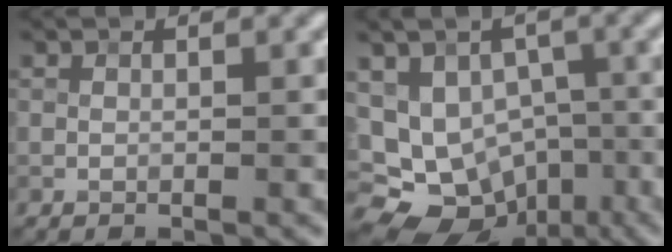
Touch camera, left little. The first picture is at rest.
{"total": 12.1, "force": [-3.4, 10.2, 5.6], "torque": [-0.092, -0.012, -0.045]}